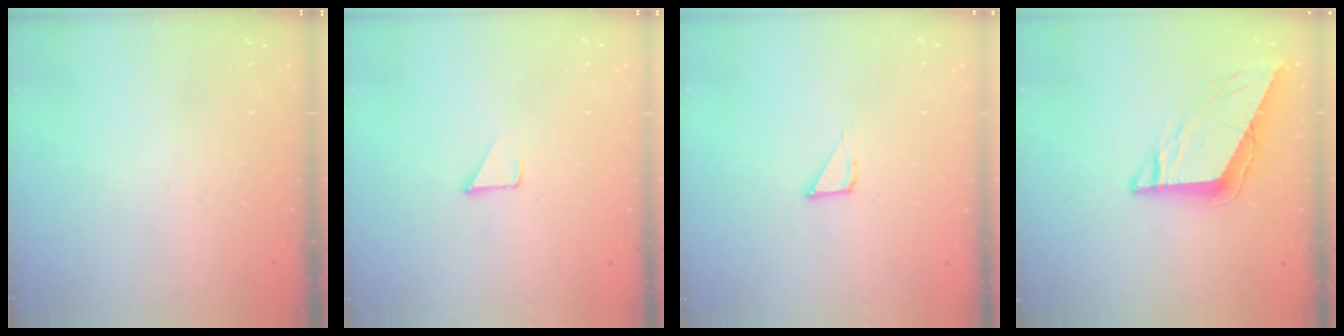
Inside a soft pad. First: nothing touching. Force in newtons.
{"total": 1.6, "press": 1.6, "slide": 0.1}
{"total": 2.3, "press": 2.3, "slide": 0.1}
{"total": 9.6, "press": 9.6, "slide": 1.0}